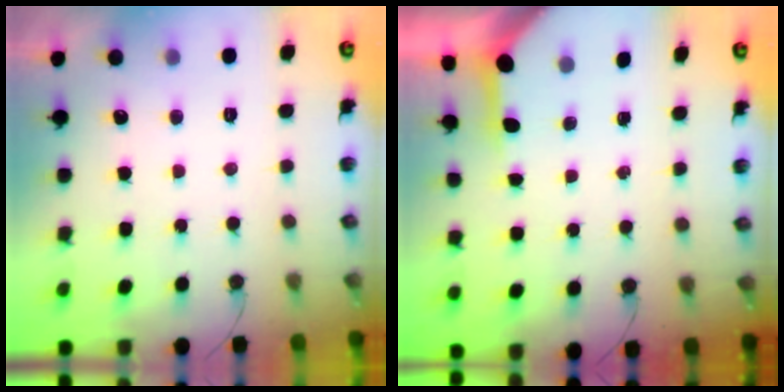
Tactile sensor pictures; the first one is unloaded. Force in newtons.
{"total": 4.2, "press": 4.2, "slide": 0.4}